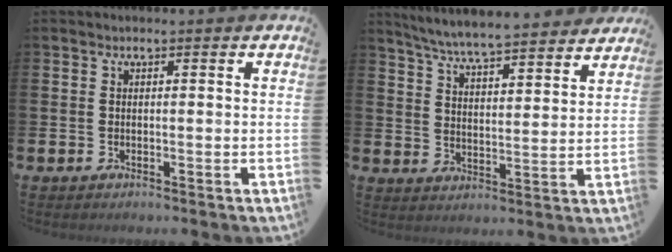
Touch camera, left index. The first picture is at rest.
{"total": 6.4, "force": [6.3, 0.0, 1.5], "torque": [-0.055, -0.045, 0.109]}